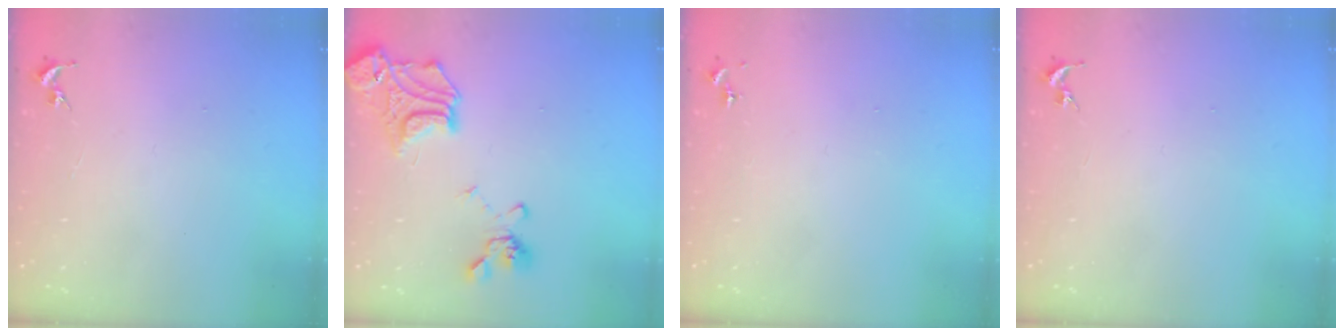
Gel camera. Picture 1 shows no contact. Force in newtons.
{"total": 19.3, "press": 19.2, "slide": 2.0}
{"total": 0.0}
{"total": 0.0}